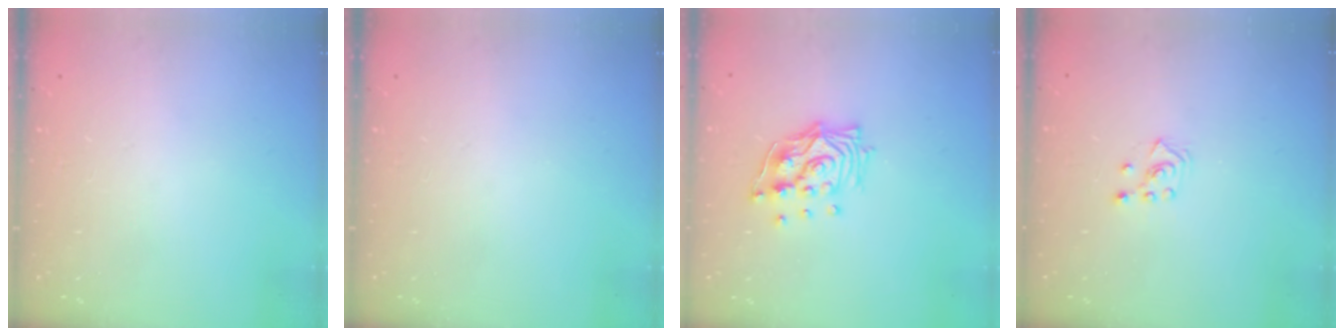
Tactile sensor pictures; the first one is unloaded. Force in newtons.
{"total": 0.0}
{"total": 13.3, "press": 13.3, "slide": 1.2}
{"total": 3.6, "press": 3.5, "slide": 0.7}